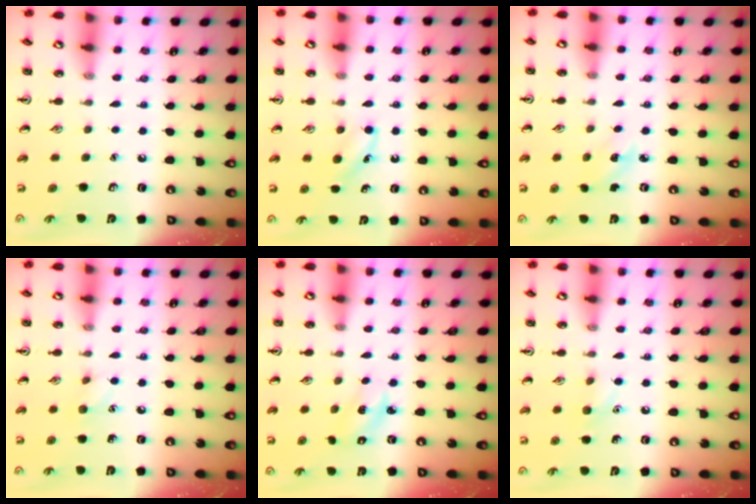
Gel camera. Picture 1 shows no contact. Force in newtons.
{"total": 3.8, "press": 3.5, "slide": 1.4}
{"total": 2.5, "press": 2.4, "slide": 0.9}
{"total": 5.8, "press": 5.6, "slide": 1.5}
{"total": 2.4, "press": 2.3, "slide": 0.5}
{"total": 5.7, "press": 5.4, "slide": 1.7}